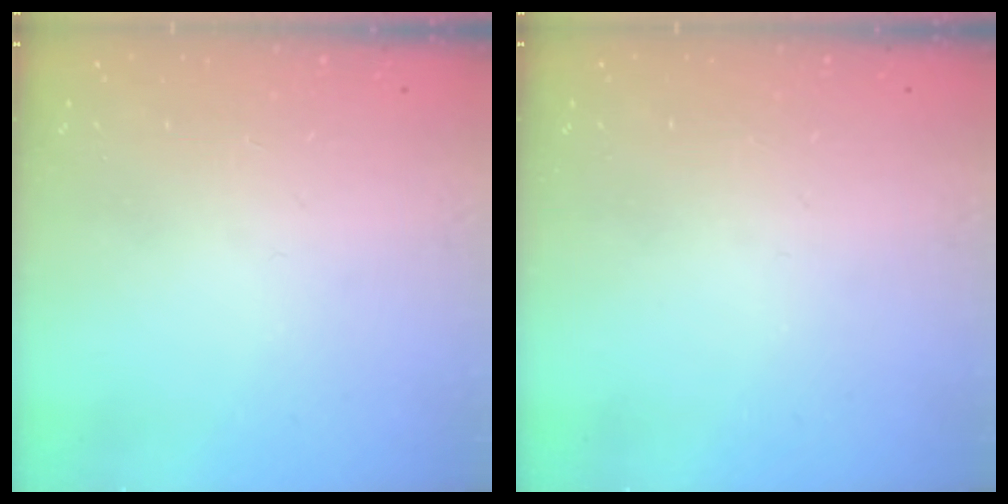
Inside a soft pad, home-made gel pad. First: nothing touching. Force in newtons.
{"total": 0.0}